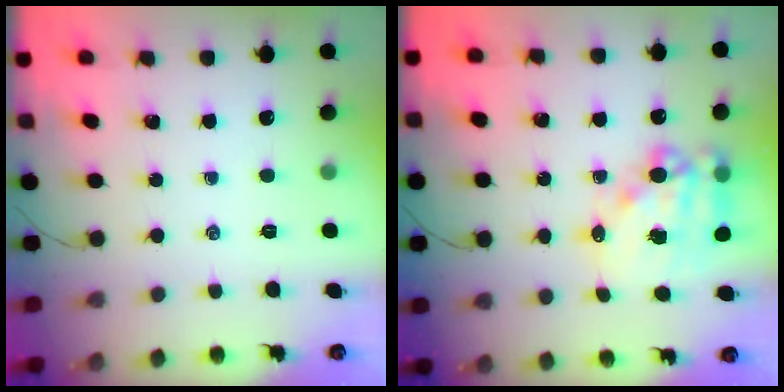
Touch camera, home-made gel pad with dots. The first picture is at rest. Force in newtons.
{"total": 14.8, "press": 14.5, "slide": 3.1}